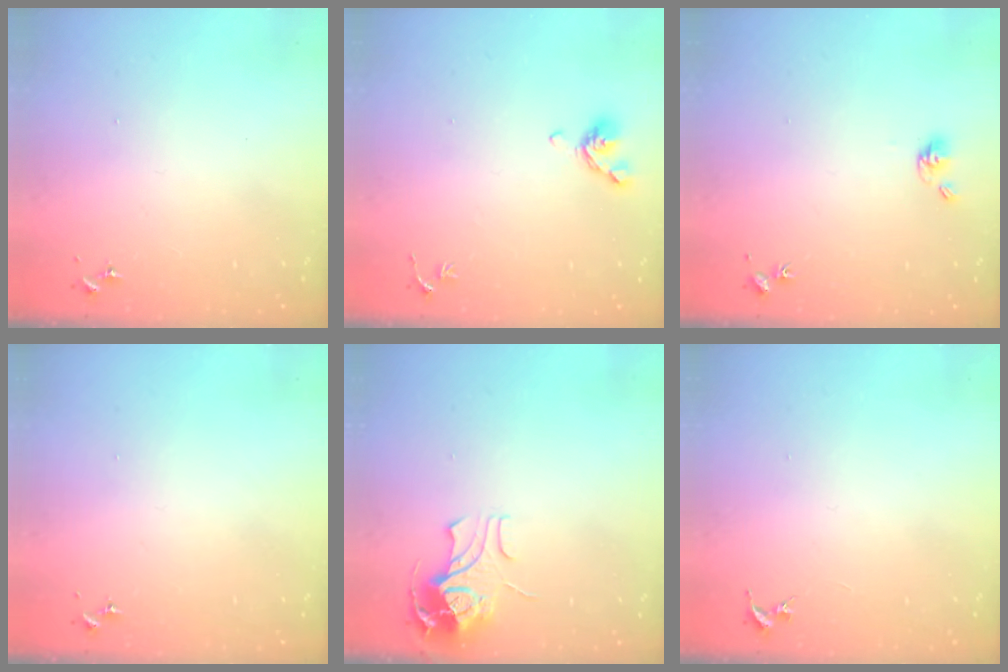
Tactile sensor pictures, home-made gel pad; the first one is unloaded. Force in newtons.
{"total": 7.2, "press": 7.1, "slide": 1.2}
{"total": 6.0, "press": 5.6, "slide": 2.1}
{"total": 0.0}
{"total": 9.9, "press": 9.9, "slide": 1.2}
{"total": 0.0}